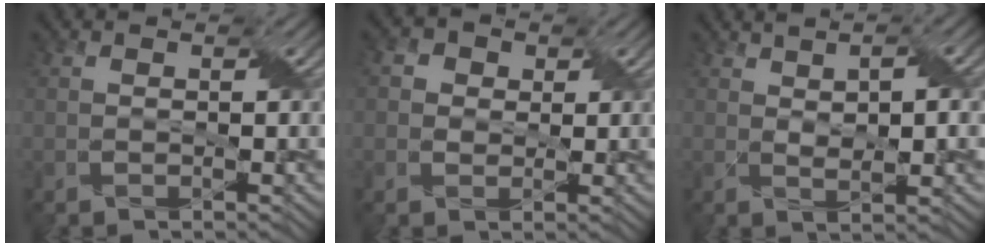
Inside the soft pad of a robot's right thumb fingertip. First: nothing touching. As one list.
[{"total": 3.0, "force": [0.7, 2.7, 1.0], "torque": [-0.027, 0.002, -0.004]}, {"total": 5.8, "force": [1.8, 2.3, 5.0], "torque": [-0.082, 0.007, 0.029]}]